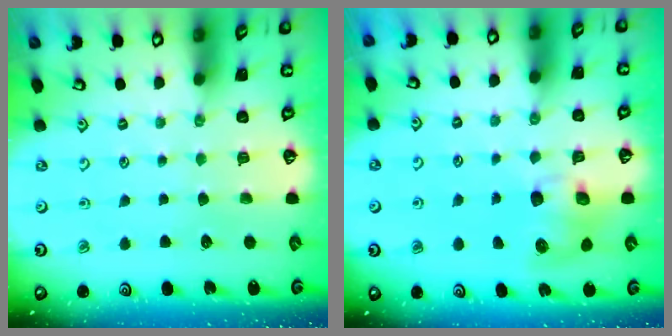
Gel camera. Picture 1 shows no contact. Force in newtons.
{"total": 7.9, "press": 7.8, "slide": 1.1}